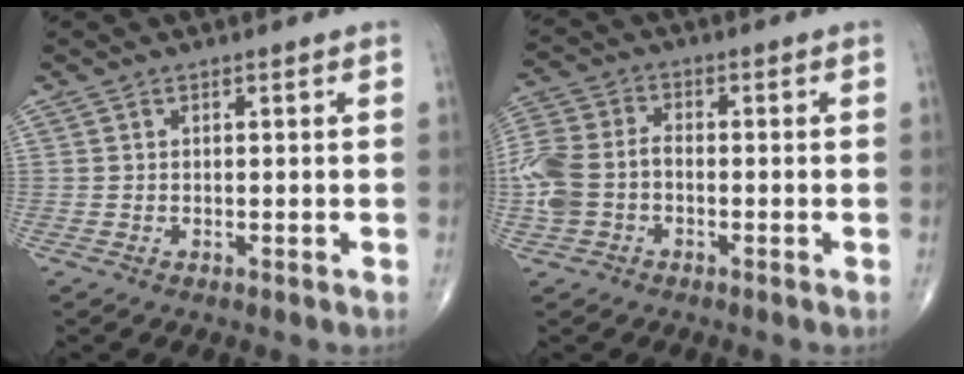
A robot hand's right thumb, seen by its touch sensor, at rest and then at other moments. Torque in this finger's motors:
{"motor_torque": [0.29, -0.03, 0.65, -0.03, 0.13]}